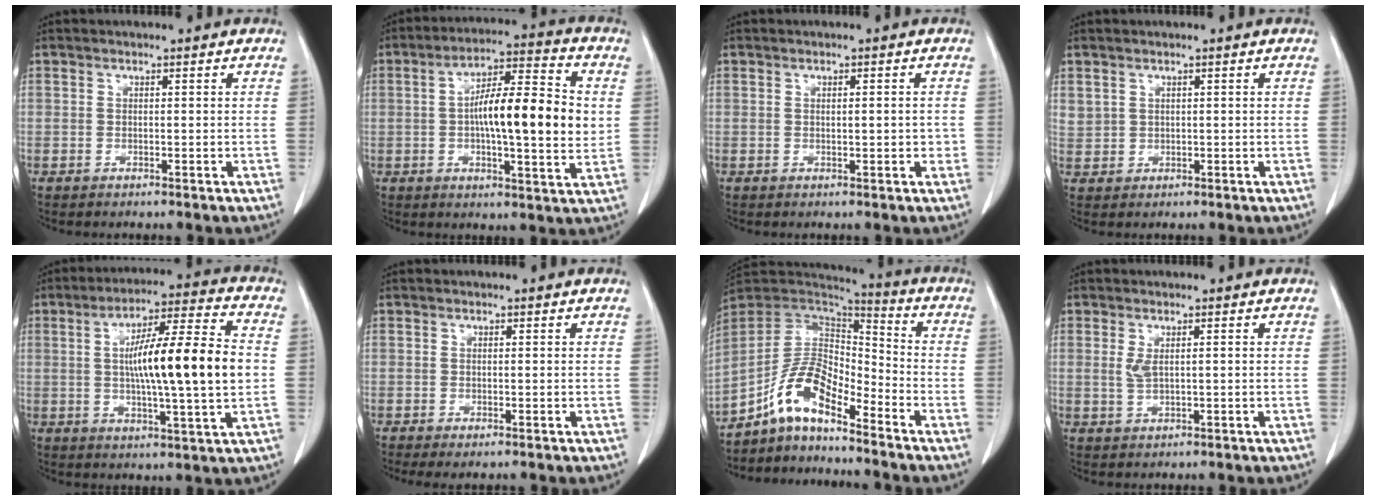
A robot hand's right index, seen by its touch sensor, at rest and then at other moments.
{"total": 14.8, "force": [0.8, 2.8, 14.5], "torque": [-0.237, 0.015, 0.003]}
{"total": 1.8, "force": [0.0, 0.6, 1.7], "torque": [-0.030, 0.002, 0.003]}
{"total": 2.4, "force": [1.1, 2.1, 0.5], "torque": [-0.003, 0.009, 0.029]}
{"total": 16.3, "force": [0.4, 0.9, 16.3], "torque": [-0.270, 0.010, 0.002]}
{"total": 1.6, "force": [-0.5, 0.3, 1.4], "torque": [-0.024, -0.005, -0.005]}
{"total": 9.8, "force": [-6.9, 3.3, 6.2], "torque": [-0.131, 0.031, -0.131]}
{"total": 2.2, "force": [0.3, 0.7, 2.0], "torque": [-0.042, 0.003, 0.012]}